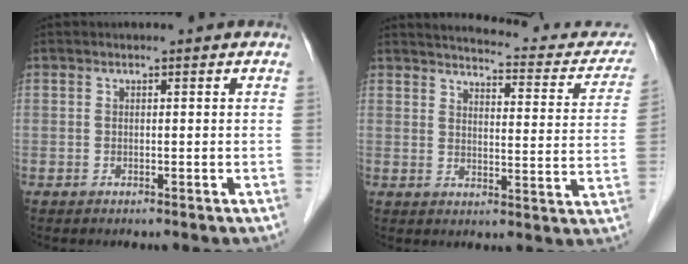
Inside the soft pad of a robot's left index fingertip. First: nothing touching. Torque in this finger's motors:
{"motor_torque": [0.60, -0.84, 0.10, 0.01]}